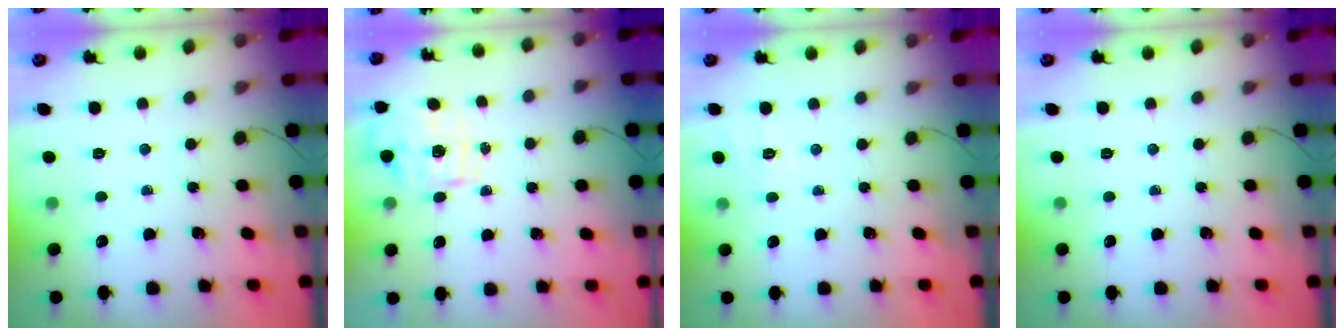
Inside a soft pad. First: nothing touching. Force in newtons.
{"total": 1.7, "press": 1.6, "slide": 0.6}
{"total": 3.0, "press": 2.4, "slide": 1.8}
{"total": 0.0}